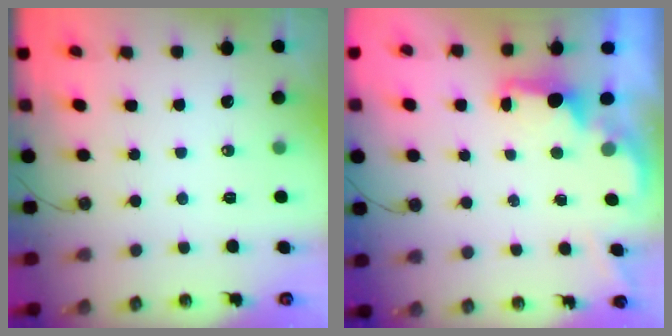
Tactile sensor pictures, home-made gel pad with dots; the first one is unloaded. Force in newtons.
{"total": 1.7, "press": 1.6, "slide": 0.6}